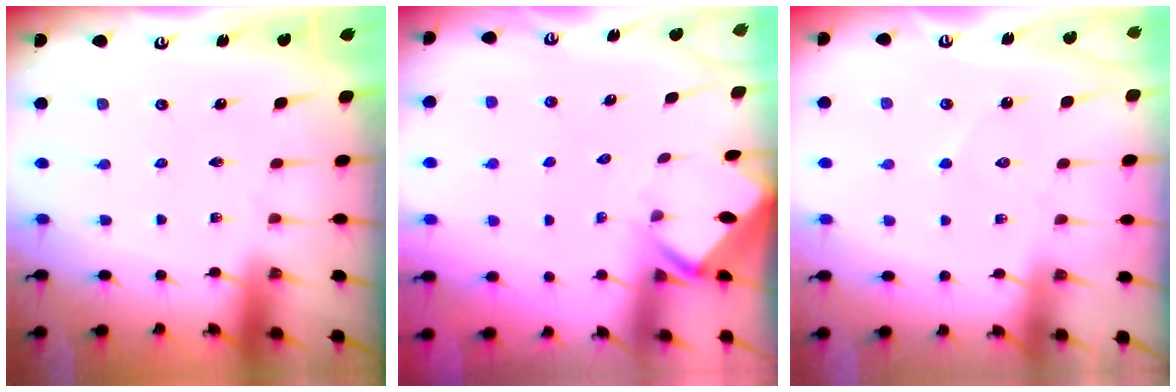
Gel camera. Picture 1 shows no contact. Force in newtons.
{"total": 2.4, "press": 2.4, "slide": 0.1}
{"total": 3.6, "press": 3.6, "slide": 0.3}